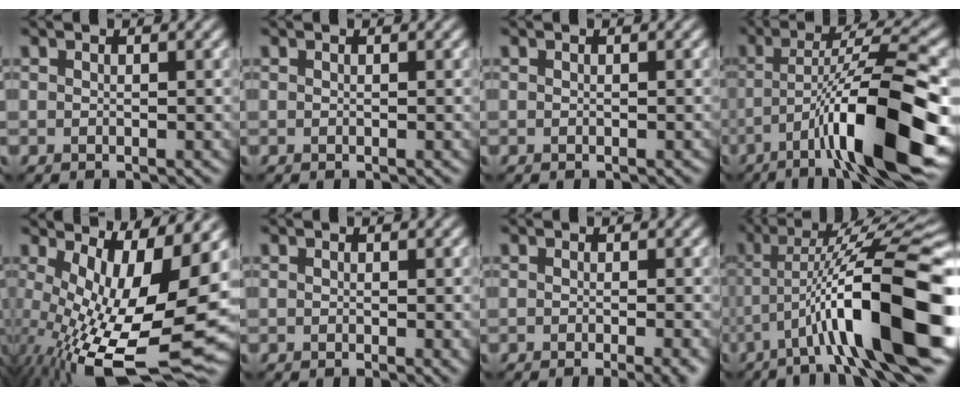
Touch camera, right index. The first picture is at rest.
{"total": 0.0}
{"total": 0.0}
{"total": 13.3, "force": [-5.2, 2.7, 12.0], "torque": [-0.186, 0.010, -0.080]}
{"total": 15.8, "force": [-1.2, 5.6, 14.8], "torque": [-0.247, -0.028, 0.000]}
{"total": 0.9, "force": [0.0, 0.1, 0.9], "torque": [-0.010, -0.002, -0.001]}
{"total": 3.0, "force": [-1.0, 0.9, 2.7], "torque": [-0.026, -0.006, -0.014]}
{"total": 13.8, "force": [-3.4, 3.4, 12.9], "torque": [-0.194, 0.017, -0.048]}